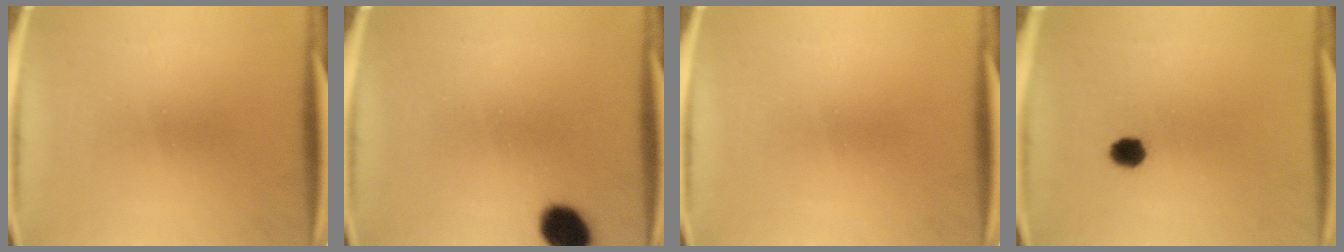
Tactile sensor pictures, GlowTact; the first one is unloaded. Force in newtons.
{"total": 7.4}
{"total": 0.0}
{"total": 3.1}